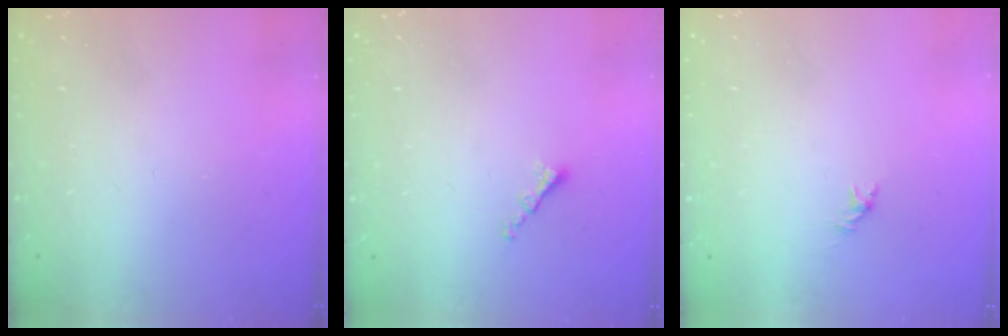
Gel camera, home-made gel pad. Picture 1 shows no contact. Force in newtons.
{"total": 1.3, "press": 1.2, "slide": 0.6}
{"total": 0.0}